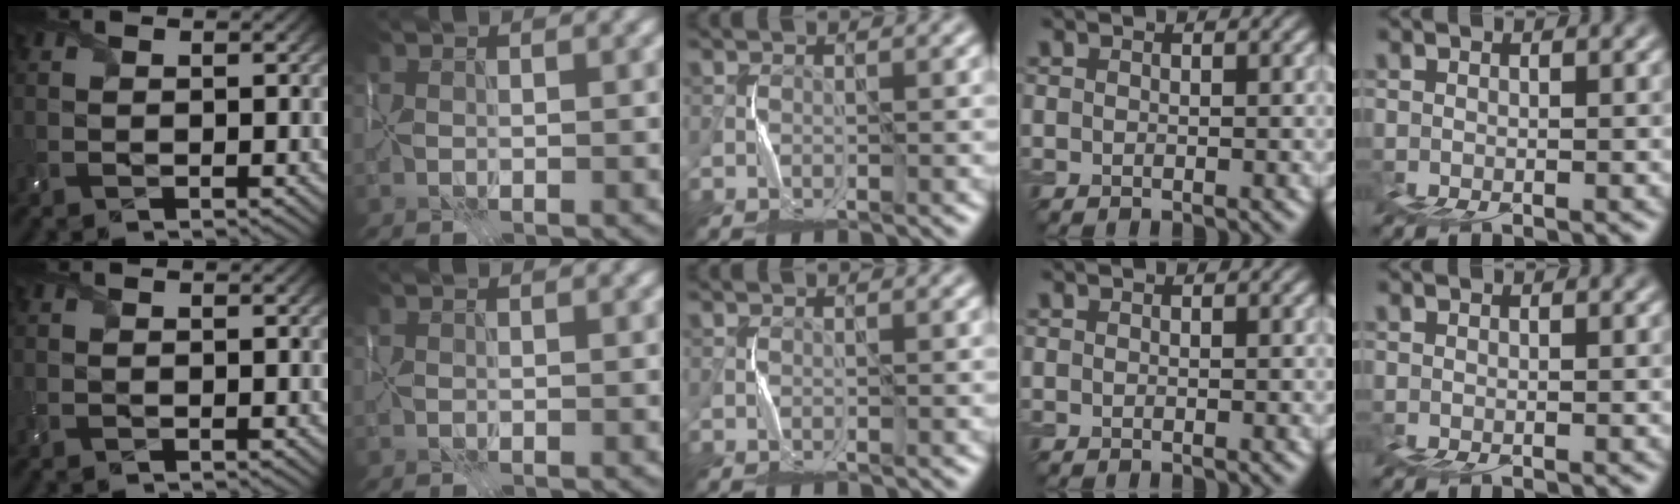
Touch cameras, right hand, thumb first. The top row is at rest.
{}